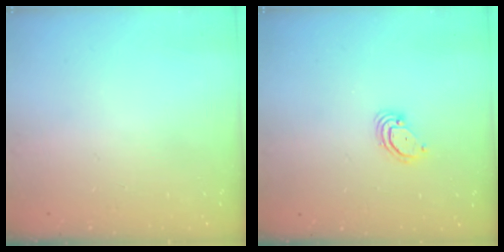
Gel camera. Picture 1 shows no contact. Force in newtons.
{"total": 3.2, "press": 3.2, "slide": 0.2}